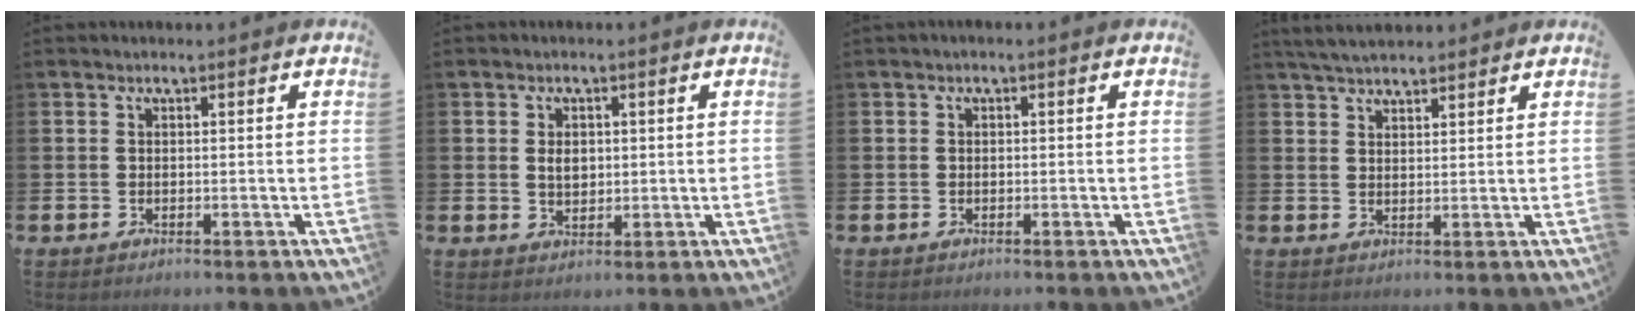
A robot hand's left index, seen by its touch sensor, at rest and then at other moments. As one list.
[{"total": 2.4, "force": [0.6, 1.7, 1.7], "torque": [-0.014, -0.001, 0.005]}, {"total": 0.6, "force": [-0.4, 0.1, 0.4], "torque": [-0.015, 0.001, -0.006]}, {"total": 3.9, "force": [3.6, 0.8, 1.0], "torque": [-0.028, -0.008, 0.068]}]